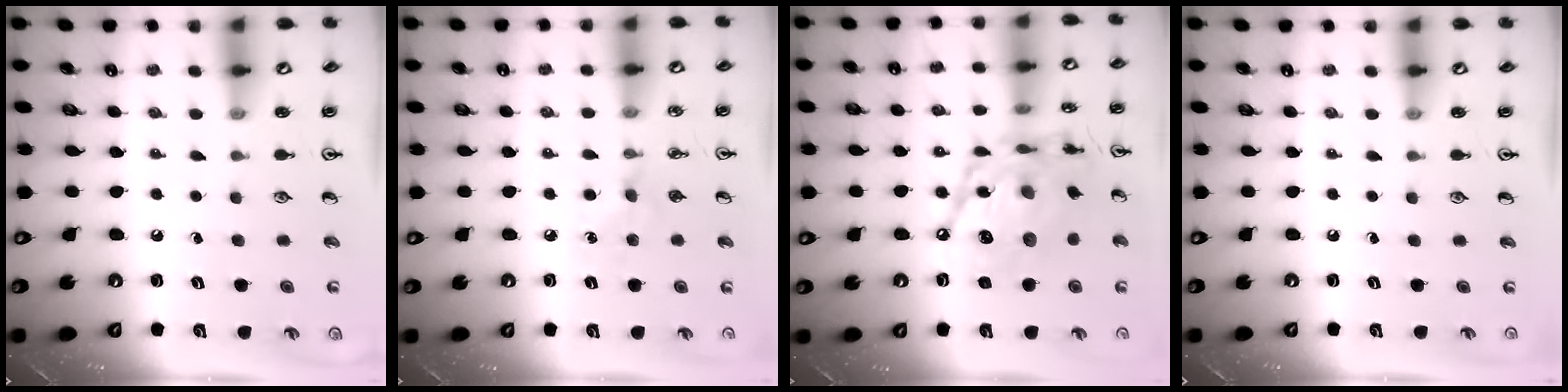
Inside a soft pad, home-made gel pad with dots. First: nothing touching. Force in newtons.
{"total": 5.8, "press": 5.8, "slide": 0.6}
{"total": 18.0, "press": 17.9, "slide": 1.5}
{"total": 0.0}